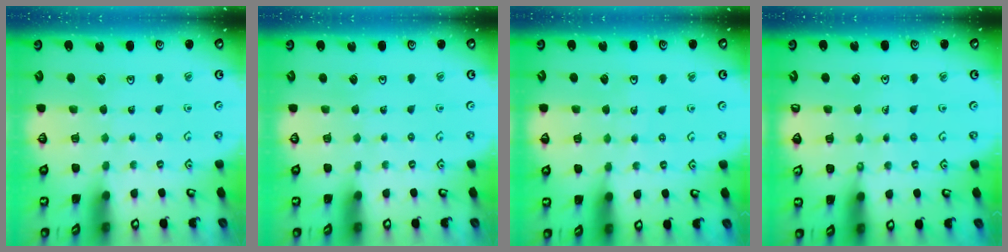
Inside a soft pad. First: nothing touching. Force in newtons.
{"total": 0.0}
{"total": 2.9, "press": 2.1, "slide": 2.1}
{"total": 0.9, "press": 0.9, "slide": 0.1}